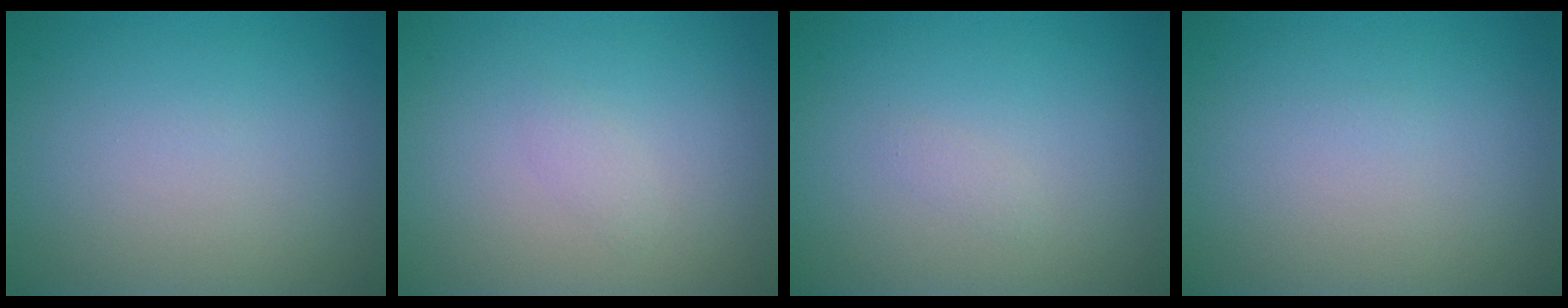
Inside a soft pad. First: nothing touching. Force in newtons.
{"total": 0.8, "press": 0.8, "slide": 0.0}
{"total": 0.6, "press": 0.6, "slide": 0.0}
{"total": 0.0}